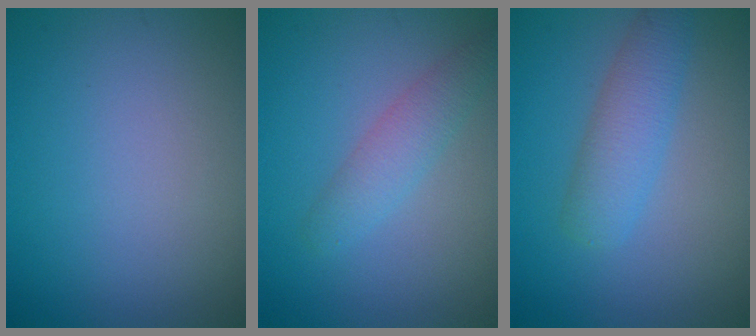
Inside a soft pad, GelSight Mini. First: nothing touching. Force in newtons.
{"total": 2.4, "press": 2.4, "slide": 0.1}
{"total": 3.4, "press": 3.4, "slide": 0.1}